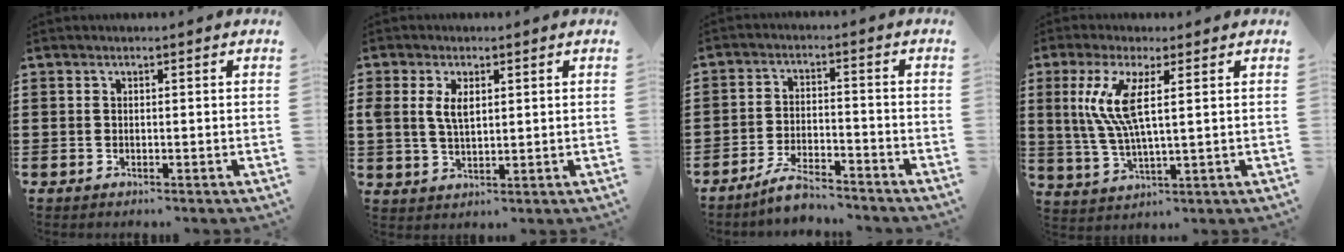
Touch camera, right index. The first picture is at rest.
{"total": 4.0, "force": [1.2, 2.0, 3.3], "torque": [-0.078, 0.004, 0.018]}
{"total": 5.2, "force": [-4.9, 0.6, 1.8], "torque": [-0.044, 0.003, -0.097]}
{"total": 8.6, "force": [2.1, 1.8, 8.1], "torque": [-0.189, -0.012, 0.026]}